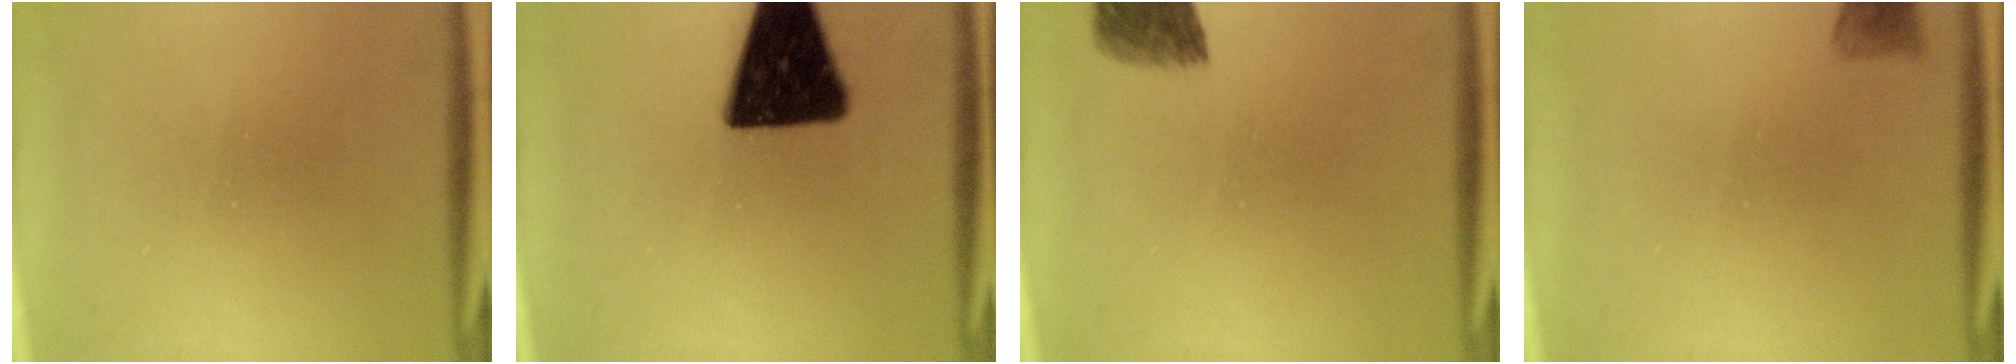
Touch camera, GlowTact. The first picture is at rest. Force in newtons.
{"total": 18.5}
{"total": 6.1}
{"total": 2.0}